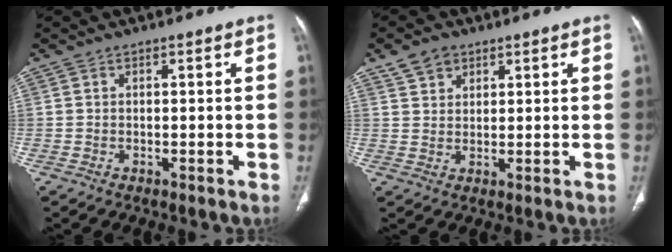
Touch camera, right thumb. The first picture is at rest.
{"total": 4.3, "force": [2.7, 2.9, 1.6], "torque": [-0.015, -0.010, 0.053]}